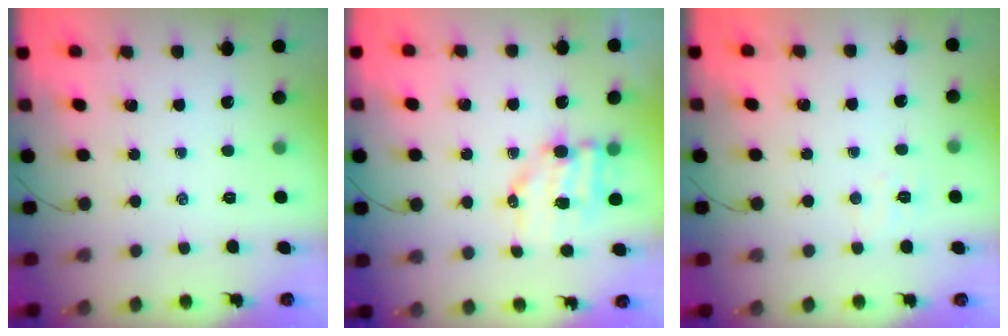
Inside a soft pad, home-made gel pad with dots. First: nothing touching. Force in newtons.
{"total": 8.1, "press": 8.0, "slide": 1.0}
{"total": 4.1, "press": 4.0, "slide": 1.0}